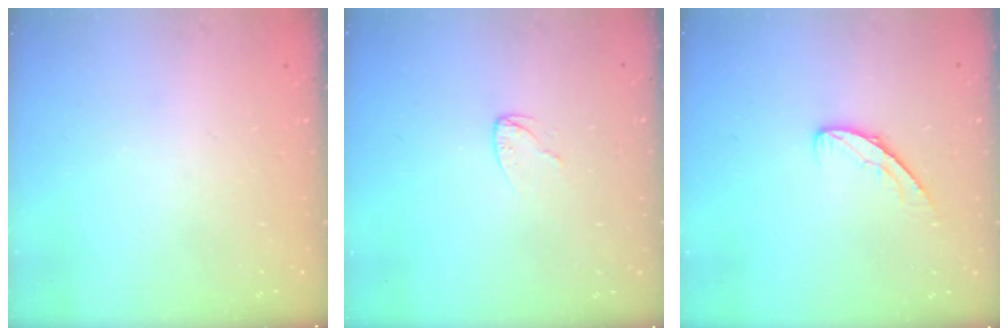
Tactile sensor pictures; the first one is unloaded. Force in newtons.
{"total": 2.4, "press": 2.4, "slide": 0.2}
{"total": 5.2, "press": 5.2, "slide": 0.3}